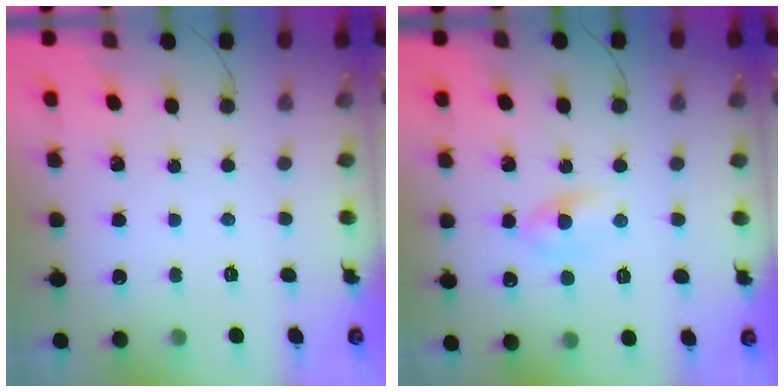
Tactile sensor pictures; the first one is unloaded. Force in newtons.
{"total": 2.6, "press": 2.3, "slide": 1.1}